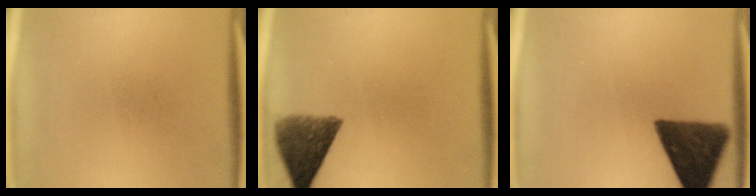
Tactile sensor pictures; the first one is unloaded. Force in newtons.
{"total": 8.5}
{"total": 13.6}